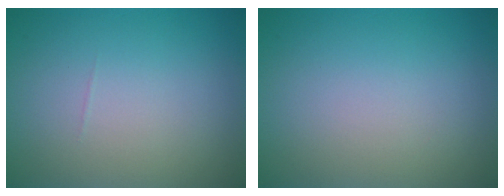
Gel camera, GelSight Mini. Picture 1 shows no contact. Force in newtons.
{"total": 0.0}